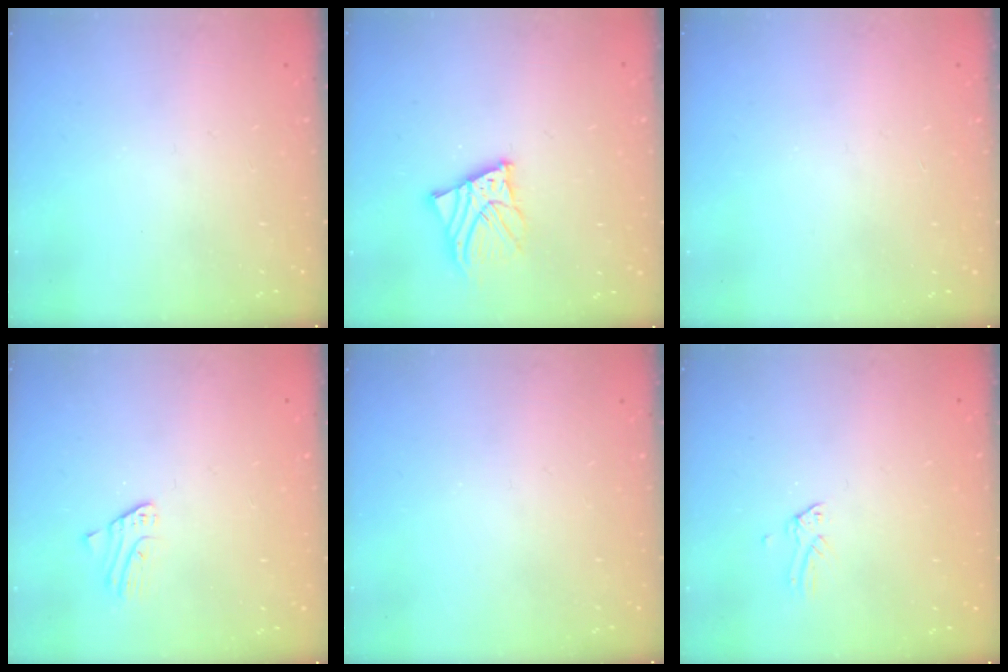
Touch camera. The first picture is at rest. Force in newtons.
{"total": 7.5, "press": 7.5, "slide": 0.7}
{"total": 2.8, "press": 2.8, "slide": 0.3}
{"total": 1.8, "press": 1.8, "slide": 0.1}
{"total": 0.0}
{"total": 0.0}